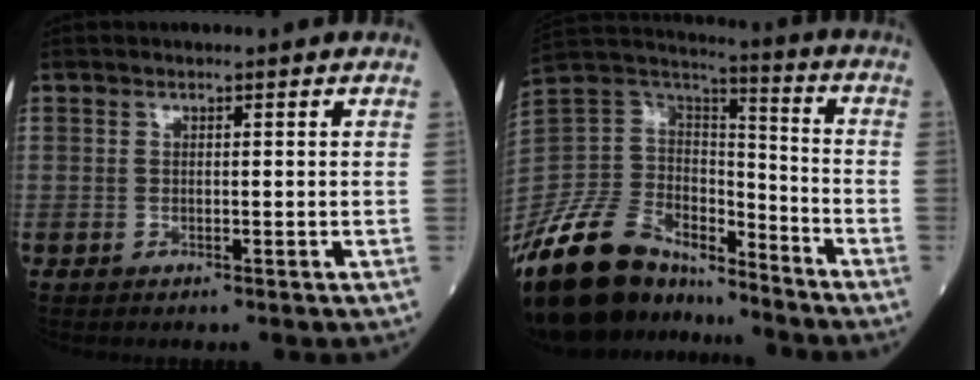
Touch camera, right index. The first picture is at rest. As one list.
[{"total": 20.4, "force": [-16.6, 8.7, 8.1], "torque": [-0.182, 0.039, -0.301]}]